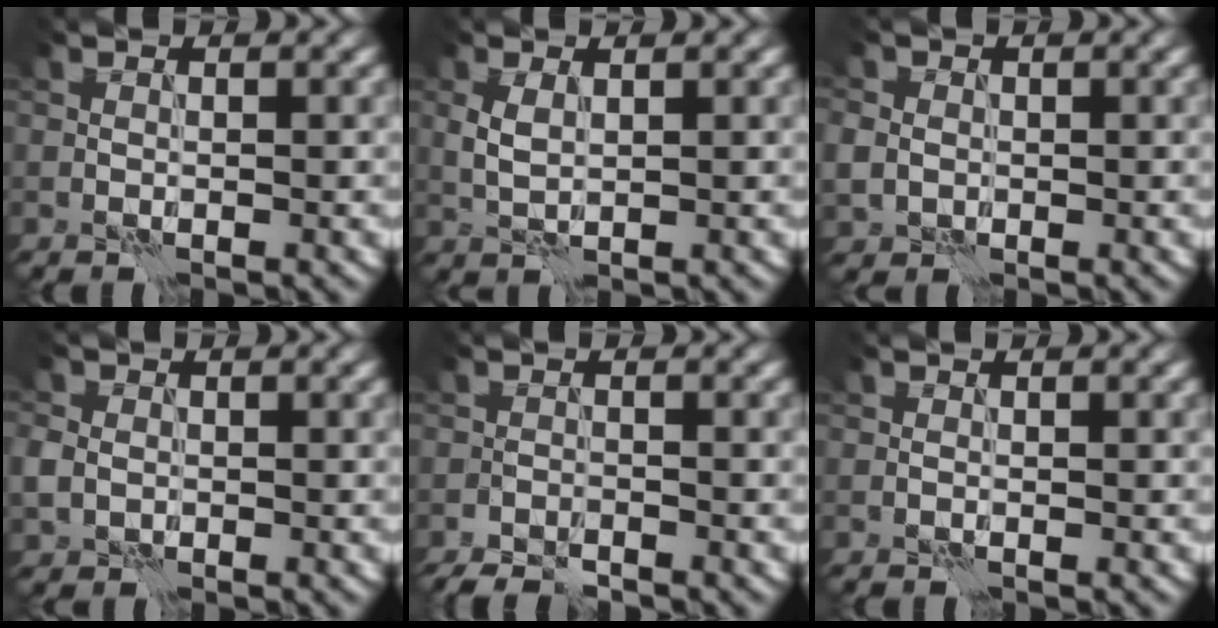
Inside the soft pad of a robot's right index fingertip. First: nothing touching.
{"total": 1.8, "force": [1.0, 0.8, 1.3], "torque": [-0.037, 0.000, 0.023]}
{"total": 3.0, "force": [0.3, 2.7, 1.2], "torque": [-0.030, 0.005, 0.006]}
{"total": 2.4, "force": [0.0, 2.2, 1.1], "torque": [-0.028, 0.003, -0.002]}
{"total": 2.7, "force": [-2.3, 0.8, 1.0], "torque": [-0.023, -0.003, -0.041]}
{"total": 0.0}